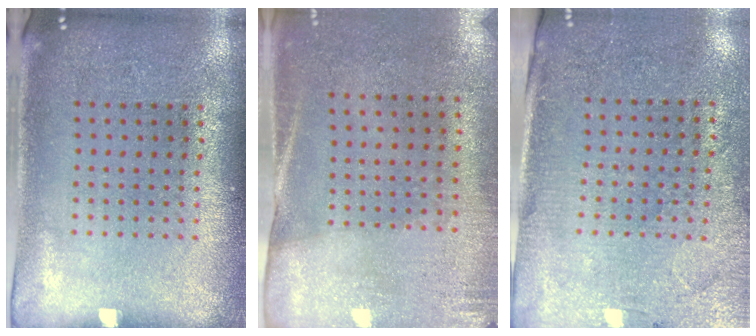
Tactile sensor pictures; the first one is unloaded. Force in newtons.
{"total": 2.7, "press": 2.4, "slide": 1.3}
{"total": 2.8, "press": 2.6, "slide": 1.1}